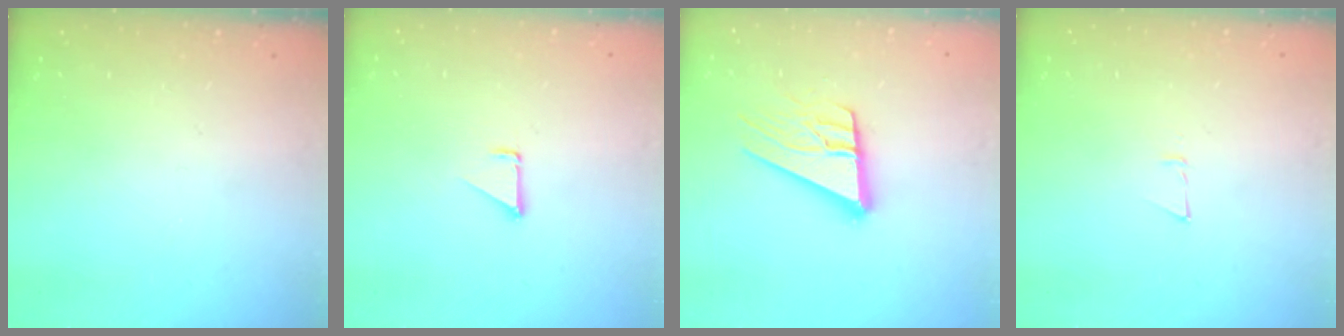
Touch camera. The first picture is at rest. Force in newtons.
{"total": 1.5, "press": 1.5, "slide": 0.1}
{"total": 14.1, "press": 13.9, "slide": 2.4}
{"total": 3.3, "press": 3.3, "slide": 0.6}